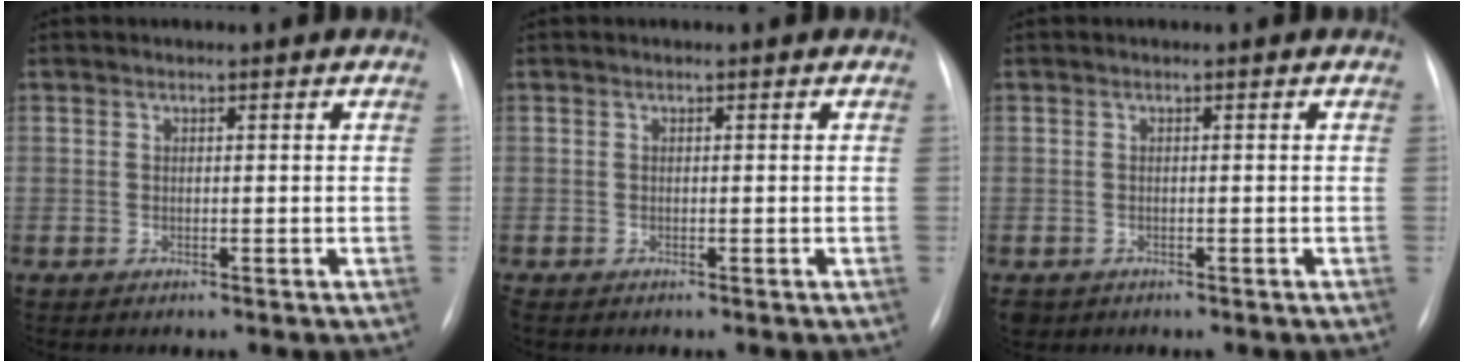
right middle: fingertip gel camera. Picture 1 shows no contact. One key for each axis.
{"total": 0.5, "fx": -0.4, "fy": 0.2, "fz": 0.2, "tx": -0.005, "ty": -0.001, "tz": -0.004}
{"total": 2.6, "fx": -1.8, "fy": 1.8, "fz": 0.6, "tx": -0.011, "ty": -0.001, "tz": -0.024}